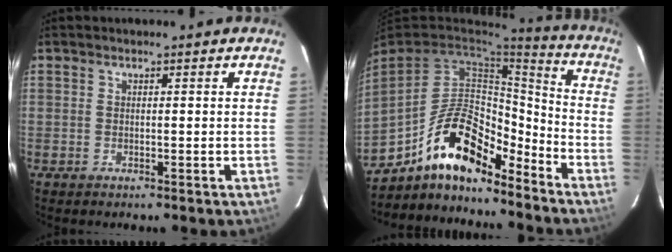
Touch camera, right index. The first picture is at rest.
{"total": 16.3, "force": [-12.2, 5.9, 9.2], "torque": [-0.176, 0.018, -0.211]}